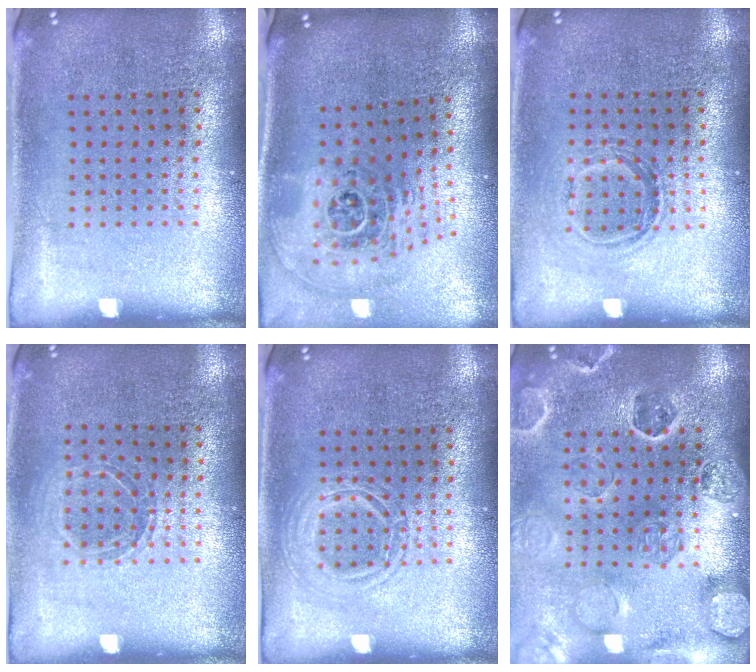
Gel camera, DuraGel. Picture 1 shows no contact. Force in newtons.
{"total": 2.2, "press": 1.6, "slide": 1.5}
{"total": 1.1, "press": 0.9, "slide": 0.6}
{"total": 1.1, "press": 1.0, "slide": 0.3}
{"total": 2.0, "press": 2.0, "slide": 0.3}
{"total": 2.7, "press": 2.7, "slide": 0.3}